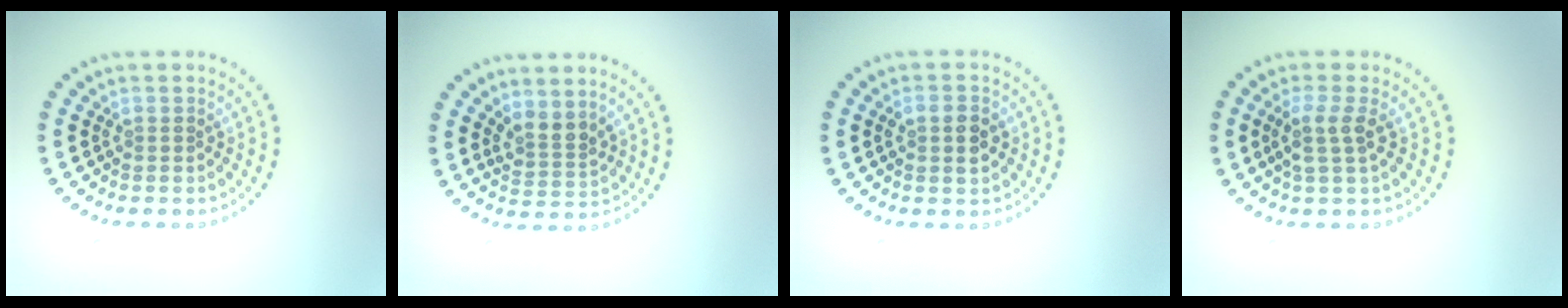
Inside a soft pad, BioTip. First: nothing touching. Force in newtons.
{"total": 2.4, "press": 1.7, "slide": 1.6}
{"total": 2.0, "press": 2.0, "slide": 0.2}
{"total": 2.4, "press": 1.9, "slide": 1.5}